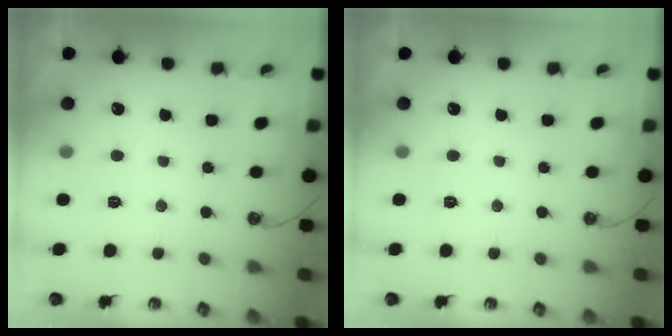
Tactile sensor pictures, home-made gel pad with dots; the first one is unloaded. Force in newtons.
{"total": 0.0}